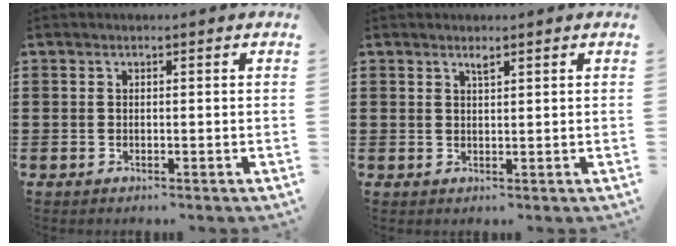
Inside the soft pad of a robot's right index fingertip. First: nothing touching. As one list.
[{"total": 1.1, "force": [0.8, 0.1, 0.7], "torque": [-0.015, -0.001, 0.015]}]